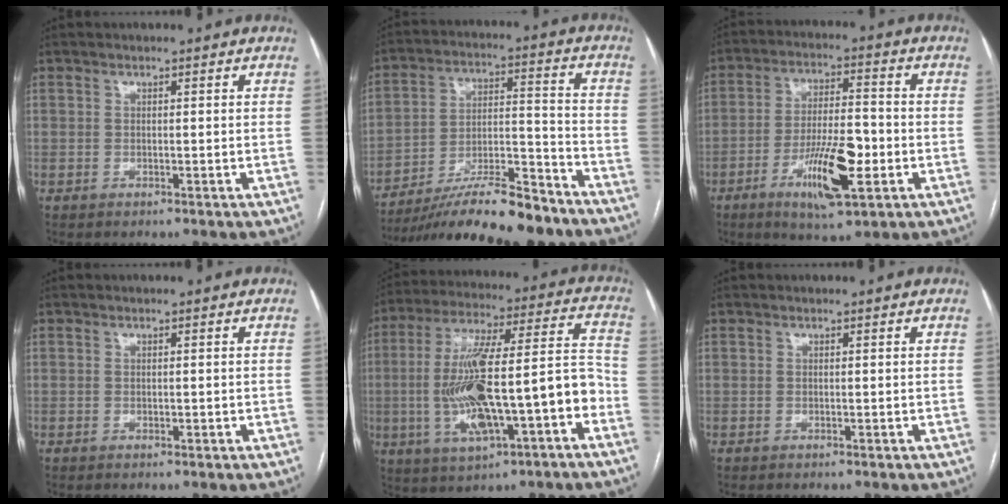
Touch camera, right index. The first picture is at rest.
{"total": 18.6, "force": [-15.7, 2.2, 9.7], "torque": [-0.155, 0.007, -0.262]}
{"total": 11.6, "force": [-4.2, 2.8, 10.4], "torque": [-0.190, -0.004, -0.067]}
{"total": 0.5, "force": [0.0, 0.4, 0.3], "torque": [-0.003, 0.001, 0.002]}
{"total": 19.5, "force": [-5.1, 4.1, 18.4], "torque": [-0.336, 0.023, -0.074]}
{"total": 0.0}